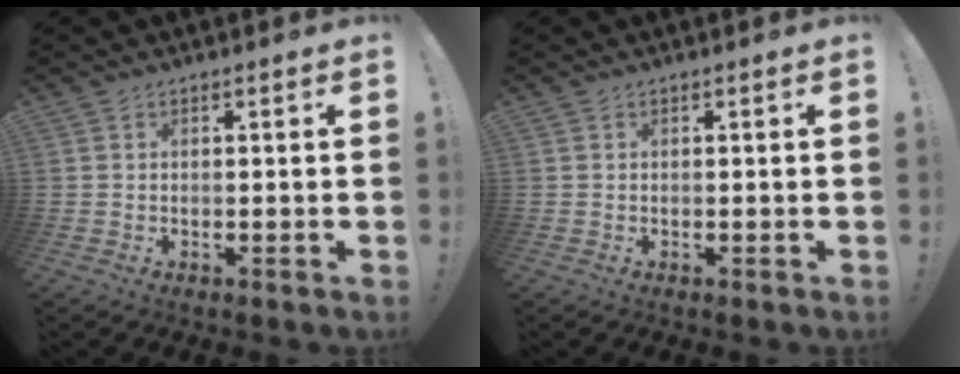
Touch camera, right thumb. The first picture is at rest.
{"total": 0.0}